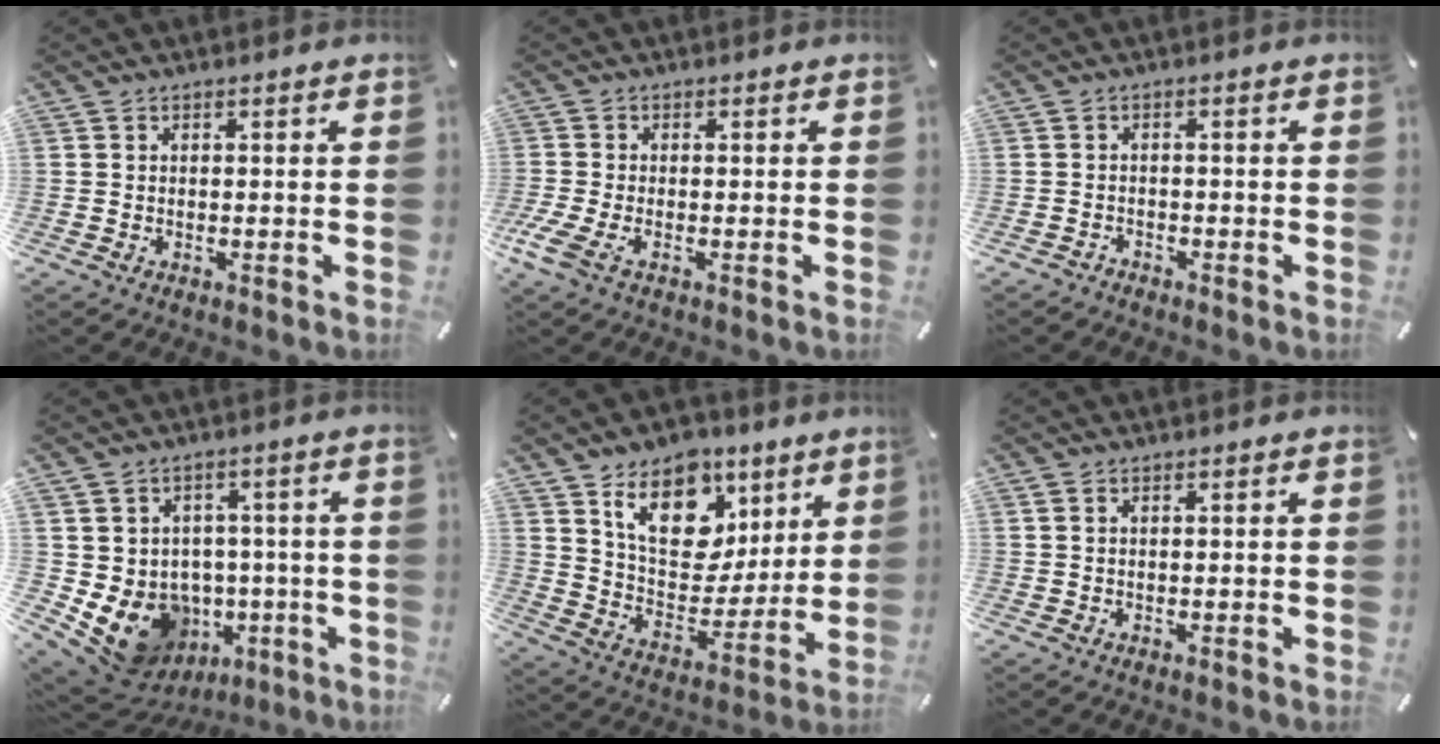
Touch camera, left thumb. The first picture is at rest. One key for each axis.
{"total": 4.0, "fx": -1.6, "fy": 1.5, "fz": 3.4, "tx": -0.089, "ty": -0.012, "tz": -0.034}
{"total": 1.4, "fx": -1.3, "fy": 0.6, "fz": 0.0, "tx": -0.002, "ty": 0.008, "tz": -0.030}
{"total": 11.6, "fx": -3.6, "fy": 10.0, "fz": 4.6, "tx": -0.094, "ty": 0.000, "tz": -0.048}
{"total": 16.4, "fx": 9.0, "fy": 11.6, "fz": 7.3, "tx": -0.109, "ty": -0.056, "tz": 0.167}
{"total": 0.5, "fx": 0.2, "fy": 0.3, "fz": 0.3, "tx": -0.007, "ty": 0.004, "tz": 0.002}